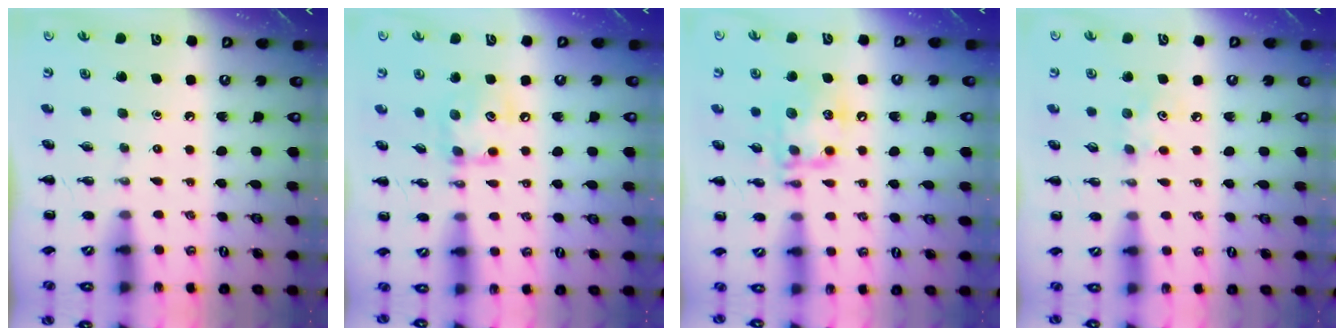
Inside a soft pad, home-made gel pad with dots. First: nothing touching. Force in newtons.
{"total": 10.1, "press": 10.1, "slide": 0.6}
{"total": 14.4, "press": 14.2, "slide": 1.8}
{"total": 4.8, "press": 4.7, "slide": 1.2}